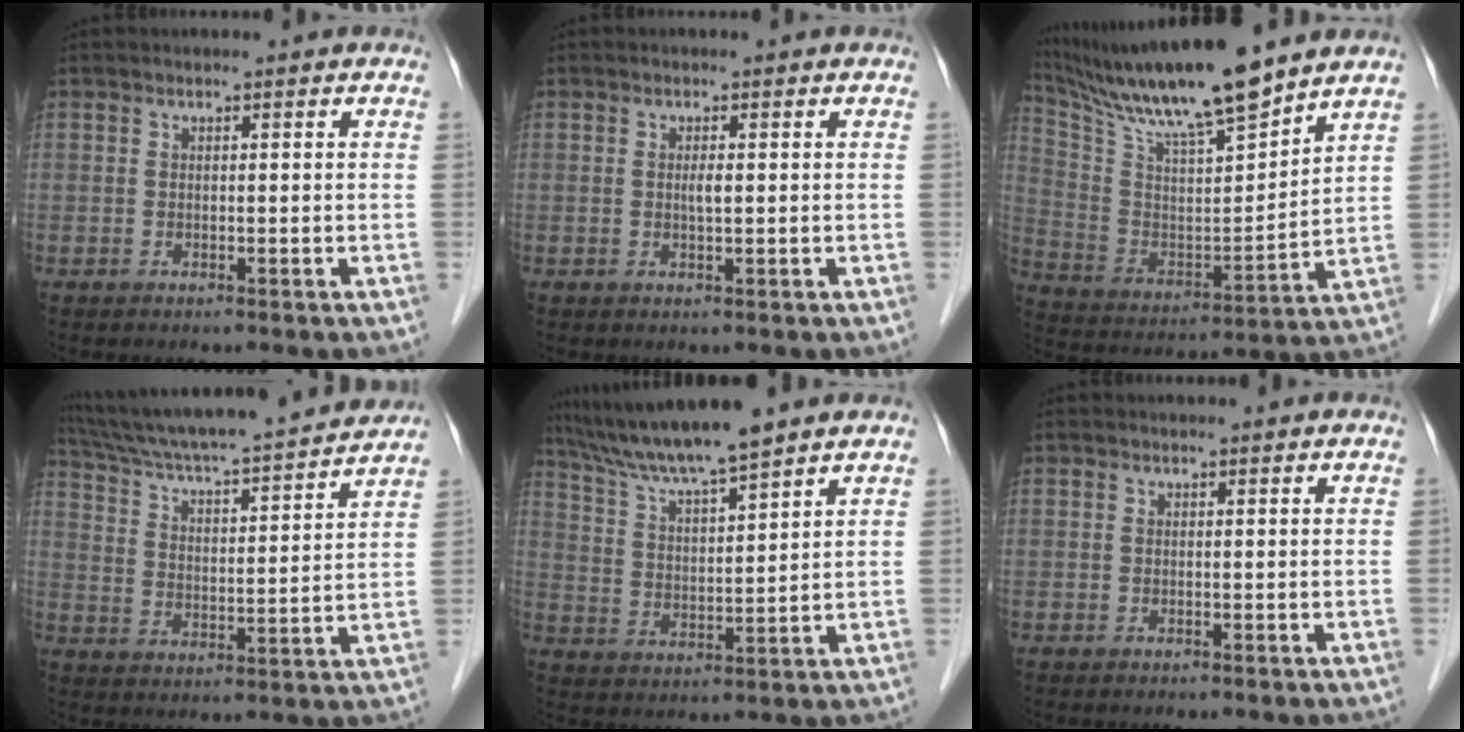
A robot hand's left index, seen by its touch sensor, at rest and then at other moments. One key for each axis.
{"total": 1.3, "fx": 0.0, "fy": 0.1, "fz": 1.2, "tx": -0.025, "ty": -0.002, "tz": 0.000}
{"total": 18.4, "fx": 15.5, "fy": 0.5, "fz": 9.8, "tx": -0.185, "ty": 0.002, "tz": 0.281}
{"total": 22.1, "fx": 20.2, "fy": 0.6, "fz": 8.9, "tx": -0.154, "ty": -0.004, "tz": 0.300}
{"total": 10.7, "fx": 9.2, "fy": -0.7, "fz": 5.4, "tx": -0.101, "ty": 0.015, "tz": 0.171}
{"total": 0.0}